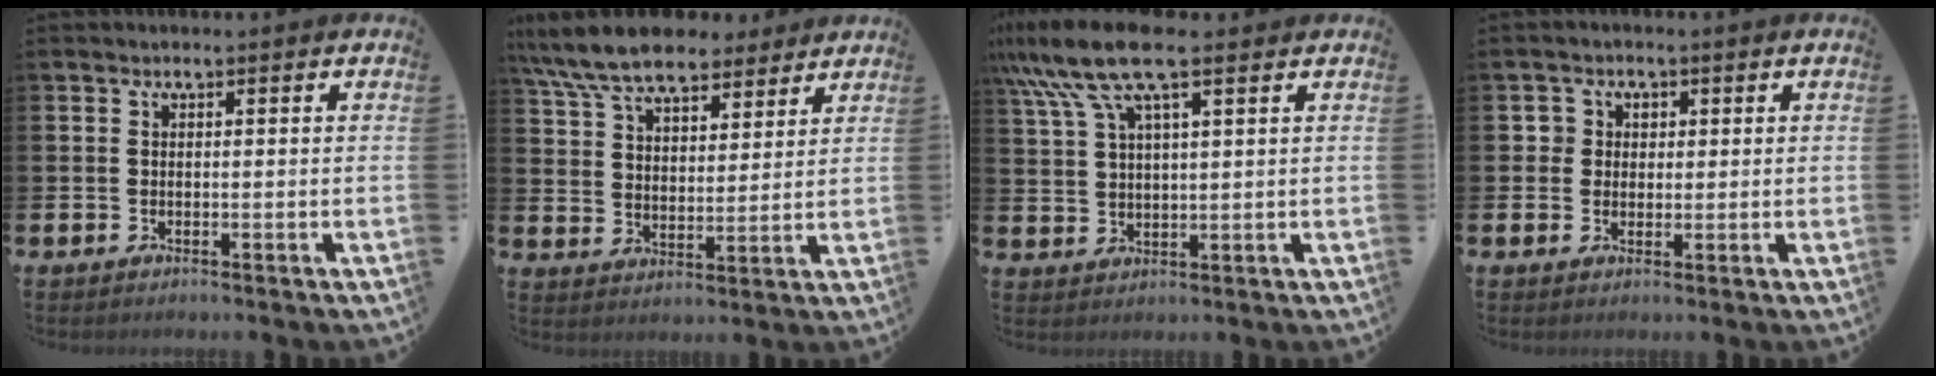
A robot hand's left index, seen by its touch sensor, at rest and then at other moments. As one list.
[{"total": 9.3, "force": [8.3, 3.0, 2.9], "torque": [-0.101, -0.030, 0.156]}, {"total": 9.9, "force": [6.8, 2.5, 6.7], "torque": [-0.151, -0.005, 0.126]}, {"total": 2.5, "force": [0.9, 2.3, 0.2], "torque": [0.003, 0.005, 0.010]}]